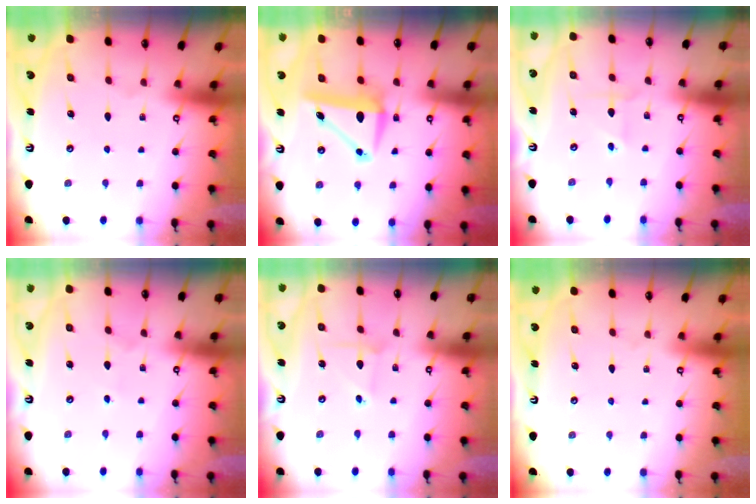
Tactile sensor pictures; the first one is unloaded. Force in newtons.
{"total": 9.3, "press": 9.2, "slide": 1.7}
{"total": 1.7, "press": 1.7, "slide": 0.2}
{"total": 1.7, "press": 1.7, "slide": 0.1}
{"total": 2.3, "press": 2.3, "slide": 0.2}
{"total": 0.0}